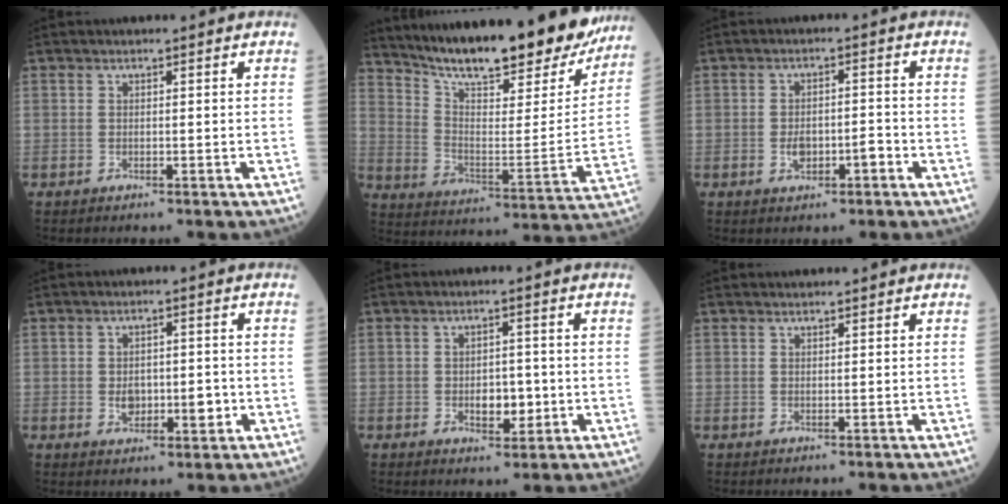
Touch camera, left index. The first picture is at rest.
{"total": 26.5, "force": [22.8, 4.9, 12.6], "torque": [-0.193, -0.051, 0.315]}
{"total": 3.6, "force": [-1.6, 1.6, 2.8], "torque": [-0.042, 0.003, -0.023]}
{"total": 4.4, "force": [-0.9, 2.6, 3.4], "torque": [-0.040, 0.001, -0.006]}
{"total": 3.7, "force": [-0.9, 2.2, 2.9], "torque": [-0.035, 0.000, -0.008]}
{"total": 1.8, "force": [1.7, 0.2, 0.3], "torque": [-0.003, 0.013, 0.026]}